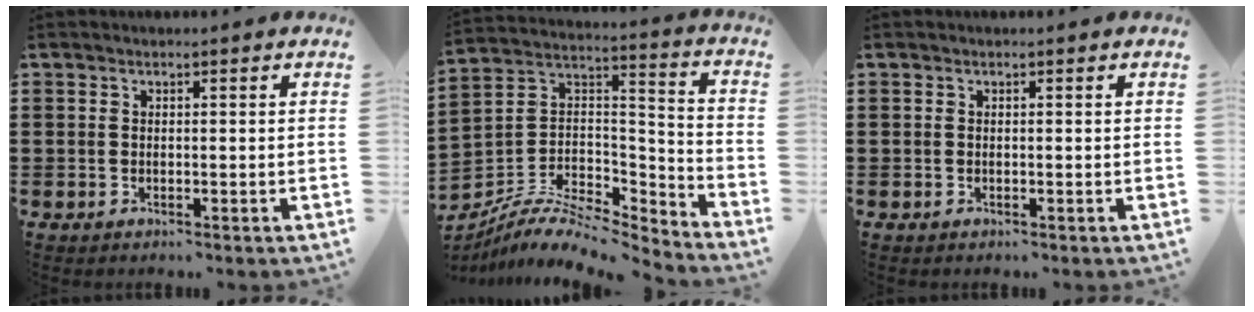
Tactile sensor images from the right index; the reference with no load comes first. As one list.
[{"total": 8.4, "force": [-6.6, 3.0, 4.2], "torque": [-0.088, 0.003, -0.131]}, {"total": 0.0}]